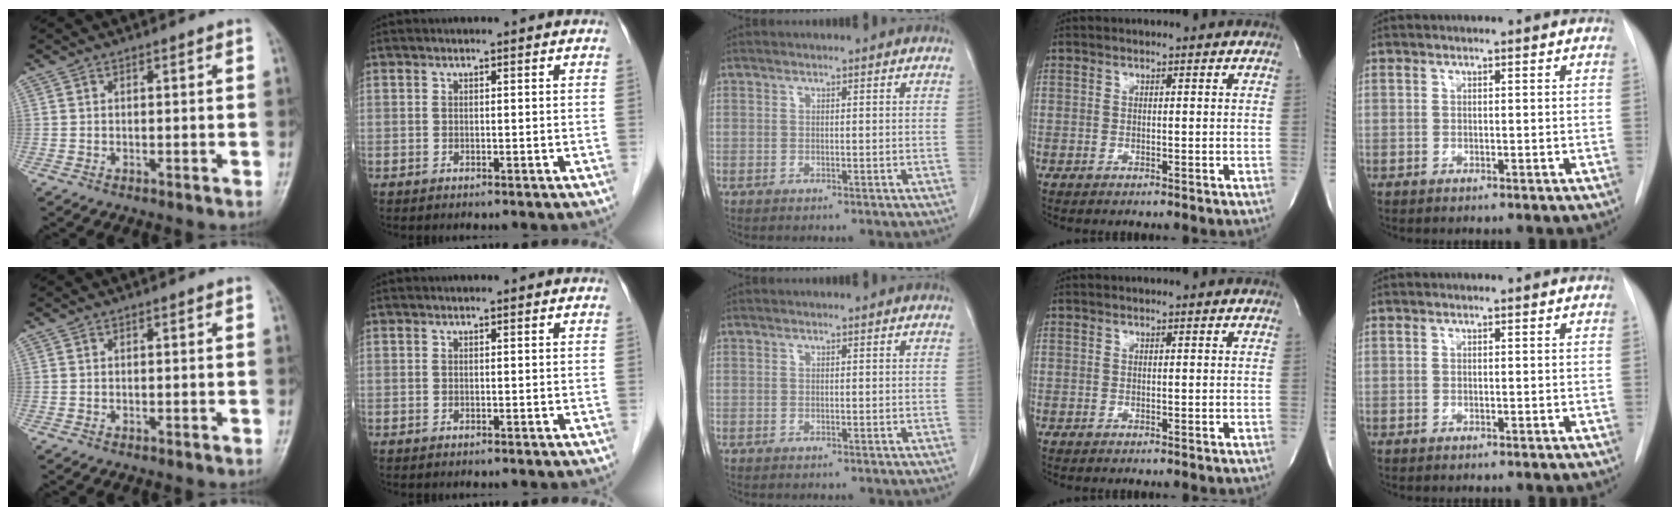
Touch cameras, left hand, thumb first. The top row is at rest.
{}